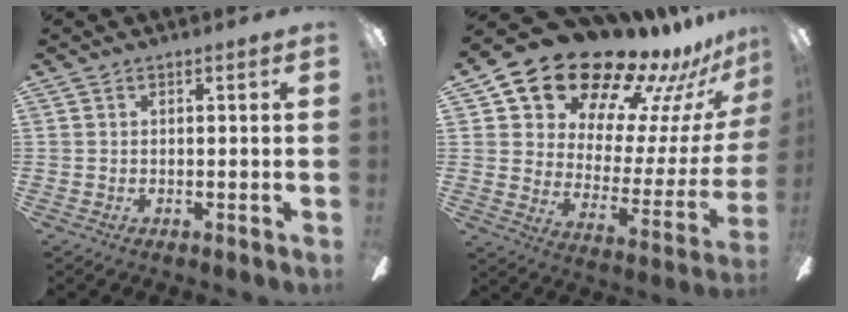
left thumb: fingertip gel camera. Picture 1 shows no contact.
{"total": 20.8, "force": [17.9, 8.1, 6.7], "torque": [-0.115, -0.137, 0.324]}